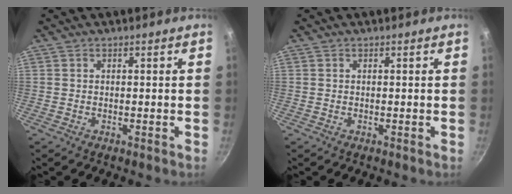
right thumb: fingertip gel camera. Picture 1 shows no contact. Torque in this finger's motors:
{"motor_torque": [-0.04, 0.04, -0.35, -0.36, 0.02]}